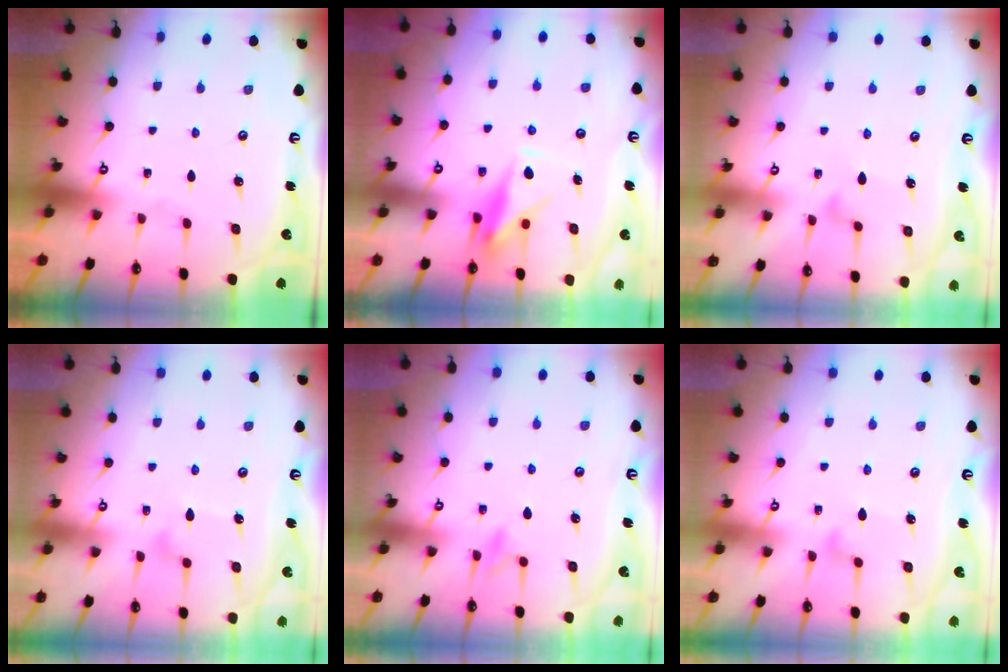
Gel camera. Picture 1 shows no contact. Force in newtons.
{"total": 10.3, "press": 10.3, "slide": 0.4}
{"total": 8.6, "press": 8.6, "slide": 0.5}
{"total": 9.8, "press": 9.7, "slide": 0.5}
{"total": 8.7, "press": 8.6, "slide": 0.9}
{"total": 7.8, "press": 7.8, "slide": 0.5}